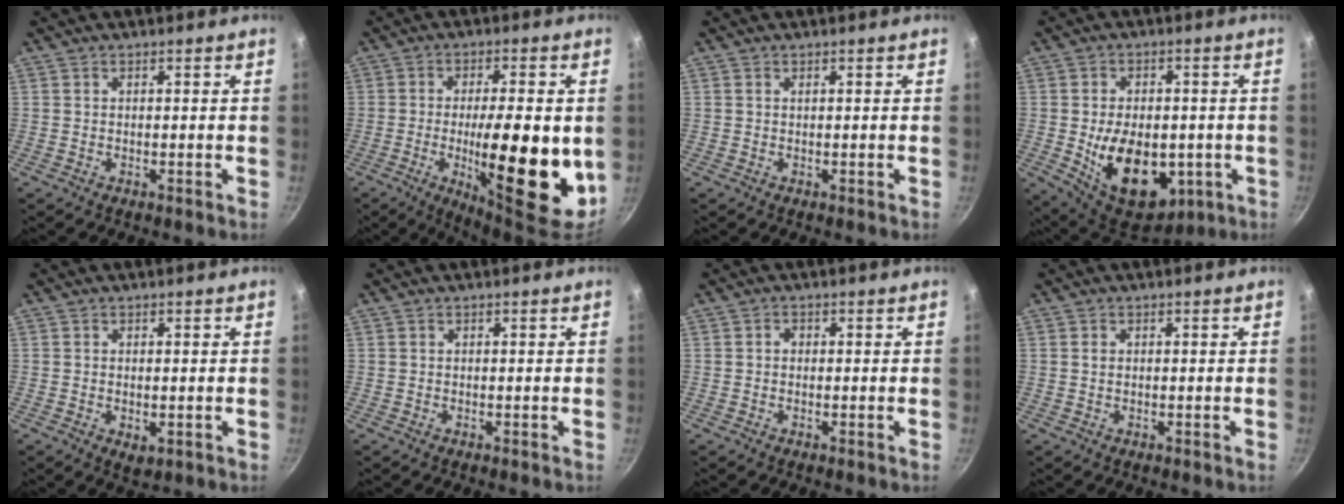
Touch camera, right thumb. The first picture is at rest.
{"total": 19.6, "force": [-3.0, 5.9, 18.5], "torque": [-0.272, 0.002, -0.041]}
{"total": 0.0}
{"total": 17.9, "force": [-3.3, 11.5, 13.3], "torque": [-0.177, -0.008, -0.031]}
{"total": 2.6, "force": [-0.3, 1.6, 2.0], "torque": [-0.028, -0.008, -0.002]}
{"total": 0.0}
{"total": 0.8, "force": [-0.1, 0.7, 0.4], "torque": [-0.008, 0.005, -0.003]}
{"total": 0.8, "force": [0.1, 0.5, 0.6], "torque": [-0.012, 0.001, 0.000]}